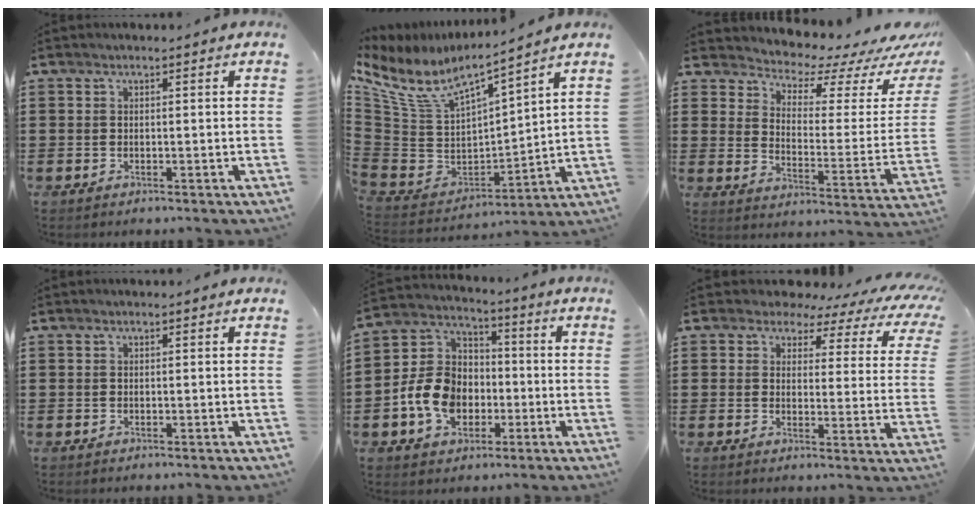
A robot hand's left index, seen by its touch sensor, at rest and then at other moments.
{"total": 7.9, "force": [5.7, 2.6, 4.8], "torque": [-0.125, -0.046, 0.096]}
{"total": 4.6, "force": [4.4, 1.0, 1.0], "torque": [-0.041, -0.045, 0.070]}
{"total": 0.0}
{"total": 10.1, "force": [-2.9, 7.9, 5.7], "torque": [-0.164, 0.014, -0.060]}
{"total": 4.0, "force": [2.9, 2.0, 1.8], "torque": [-0.044, -0.014, 0.044]}